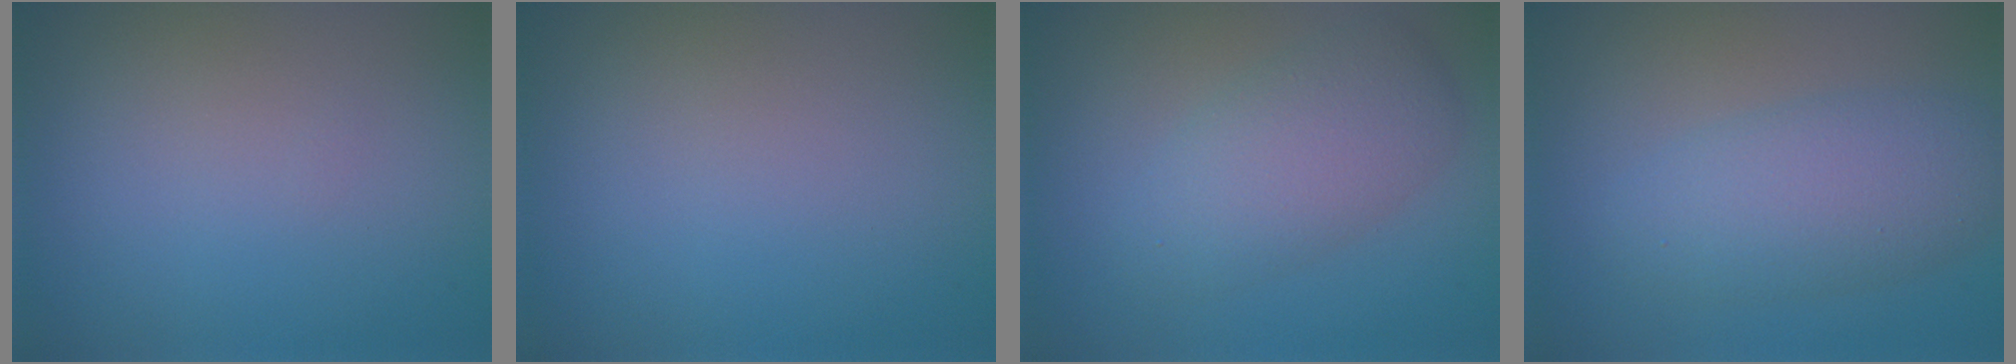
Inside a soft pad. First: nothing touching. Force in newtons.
{"total": 0.0}
{"total": 4.5, "press": 4.5, "slide": 0.1}
{"total": 4.8, "press": 4.8, "slide": 0.1}